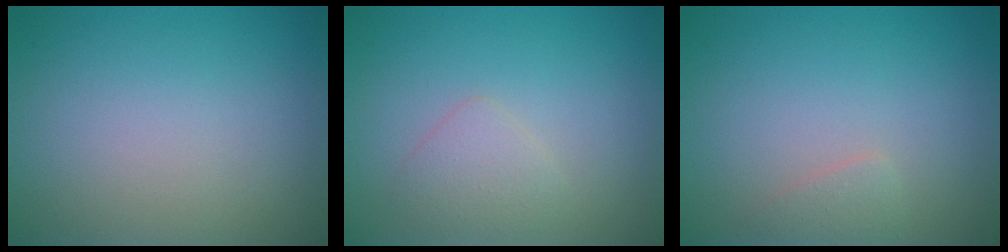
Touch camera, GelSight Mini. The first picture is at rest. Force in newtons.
{"total": 1.7, "press": 1.7, "slide": 0.1}
{"total": 1.0, "press": 1.0, "slide": 0.1}